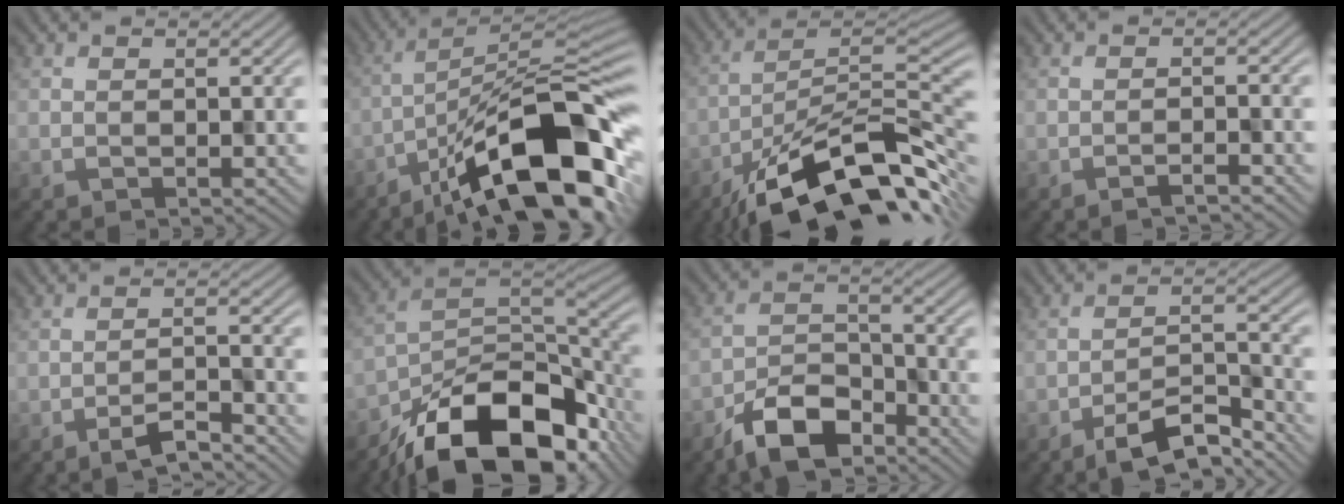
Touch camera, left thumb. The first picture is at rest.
{"total": 17.2, "force": [-9.5, 5.2, 13.4], "torque": [-0.204, 0.008, -0.168]}
{"total": 16.8, "force": [-10.6, 5.5, 11.9], "torque": [-0.204, -0.007, -0.193]}
{"total": 2.1, "force": [-1.6, 0.1, 1.3], "torque": [-0.022, 0.006, -0.033]}
{"total": 4.0, "force": [-3.1, 0.5, 2.5], "torque": [-0.046, 0.009, -0.059]}
{"total": 18.3, "force": [-11.9, 8.7, 10.9], "torque": [-0.206, -0.048, -0.185]}
{"total": 8.6, "force": [-6.0, 3.9, 4.8], "torque": [-0.084, 0.000, -0.129]}
{"total": 8.6, "force": [-6.3, 2.3, 5.3], "torque": [-0.088, 0.005, -0.113]}